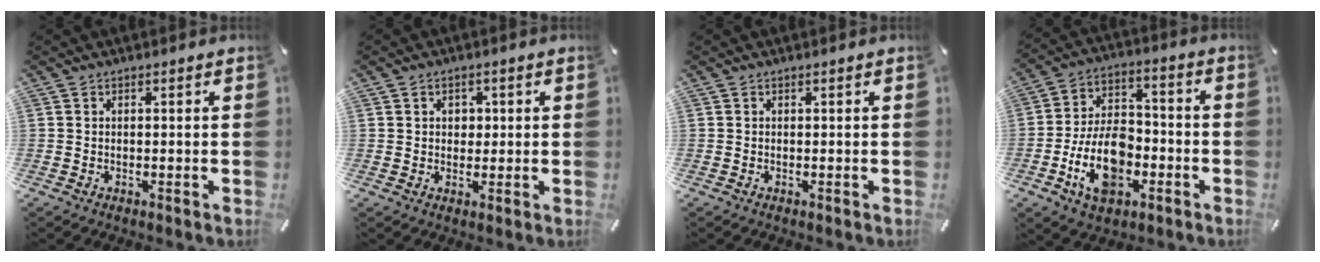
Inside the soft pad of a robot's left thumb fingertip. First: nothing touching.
{"total": 2.9, "force": [0.5, 2.4, 1.6], "torque": [-0.010, -0.002, 0.000]}
{"total": 0.0}
{"total": 15.7, "force": [-5.5, 9.9, 10.9], "torque": [-0.204, 0.022, -0.096]}